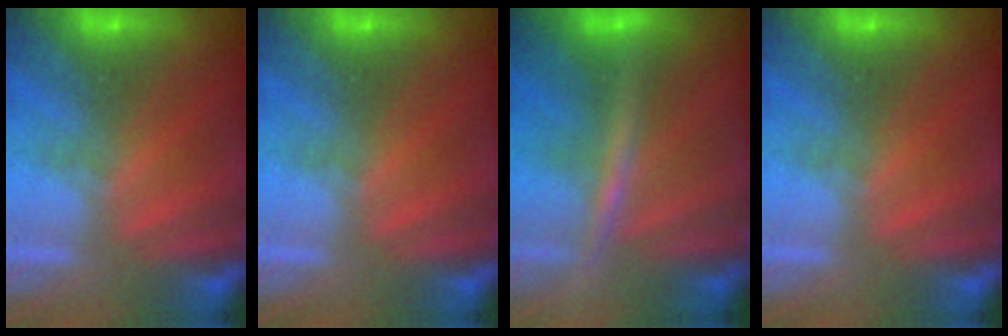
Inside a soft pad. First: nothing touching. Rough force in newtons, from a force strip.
{"total": 0.0}
{"total": 2.4}
{"total": 0.0}